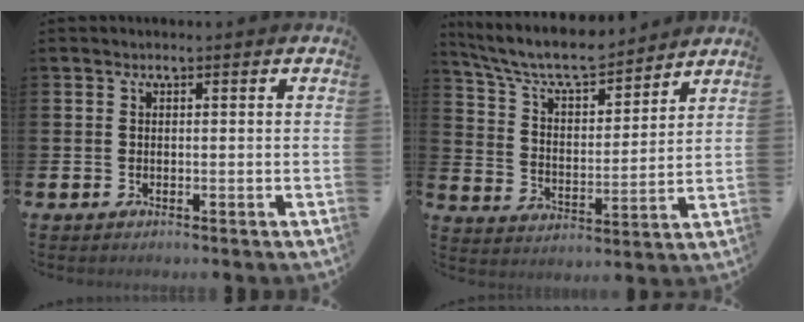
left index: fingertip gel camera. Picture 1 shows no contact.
{"total": 8.3, "force": [7.6, 1.8, 2.8], "torque": [-0.094, -0.045, 0.133]}